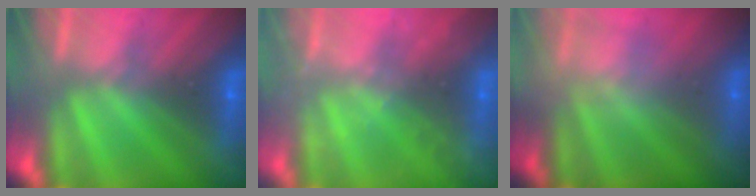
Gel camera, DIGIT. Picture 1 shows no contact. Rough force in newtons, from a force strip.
{"total": 2.3}
{"total": 2.3}